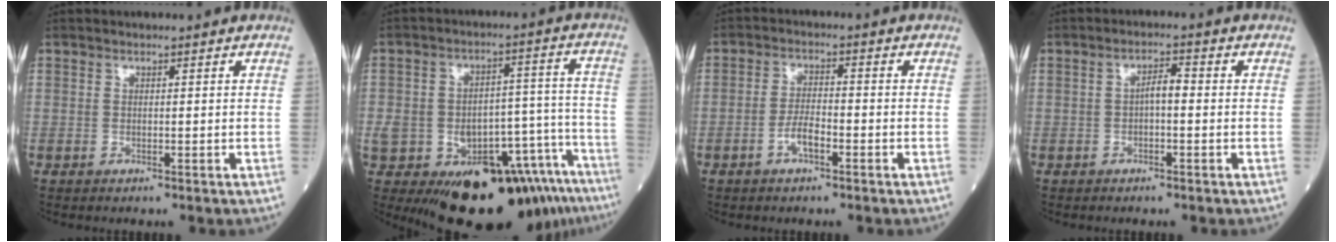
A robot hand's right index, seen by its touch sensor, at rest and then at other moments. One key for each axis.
{"total": 23.8, "fx": -14.7, "fy": 10.5, "fz": 15.4, "tx": -0.222, "ty": 0.027, "tz": -0.195}
{"total": 3.8, "fx": -1.8, "fy": 1.2, "fz": 3.2, "tx": -0.060, "ty": 0.006, "tz": -0.038}
{"total": 2.5, "fx": -0.3, "fy": 0.7, "fz": 2.4, "tx": -0.037, "ty": 0.008, "tz": -0.007}